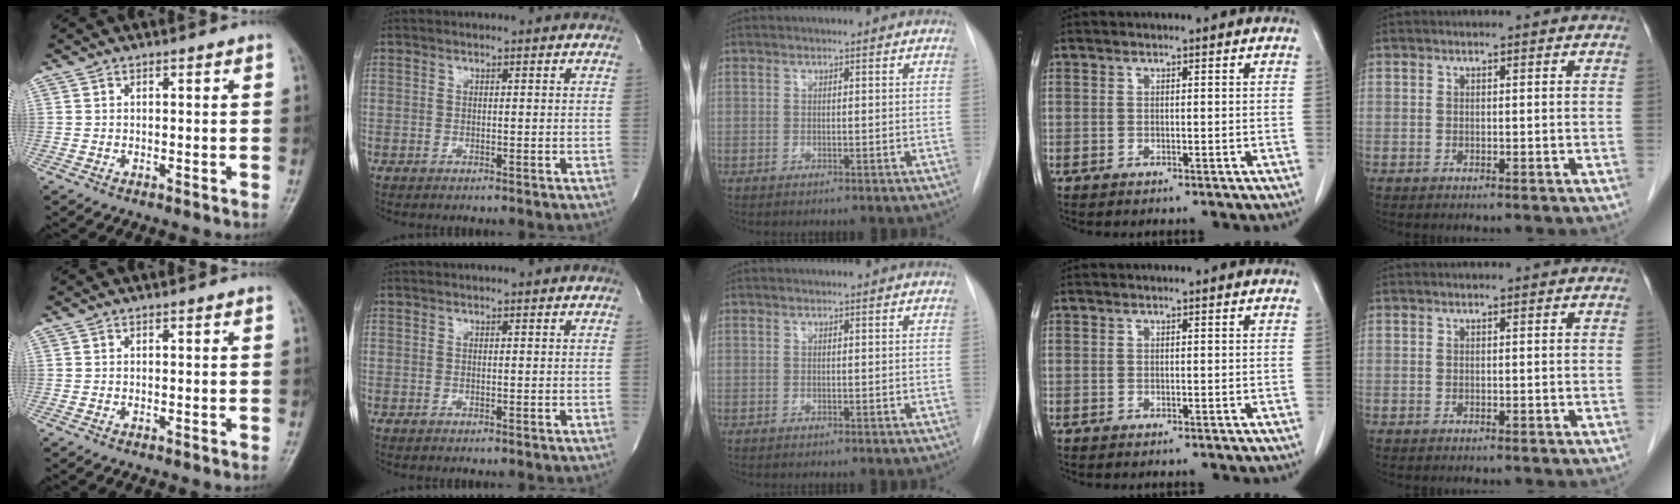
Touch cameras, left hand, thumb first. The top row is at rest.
{}